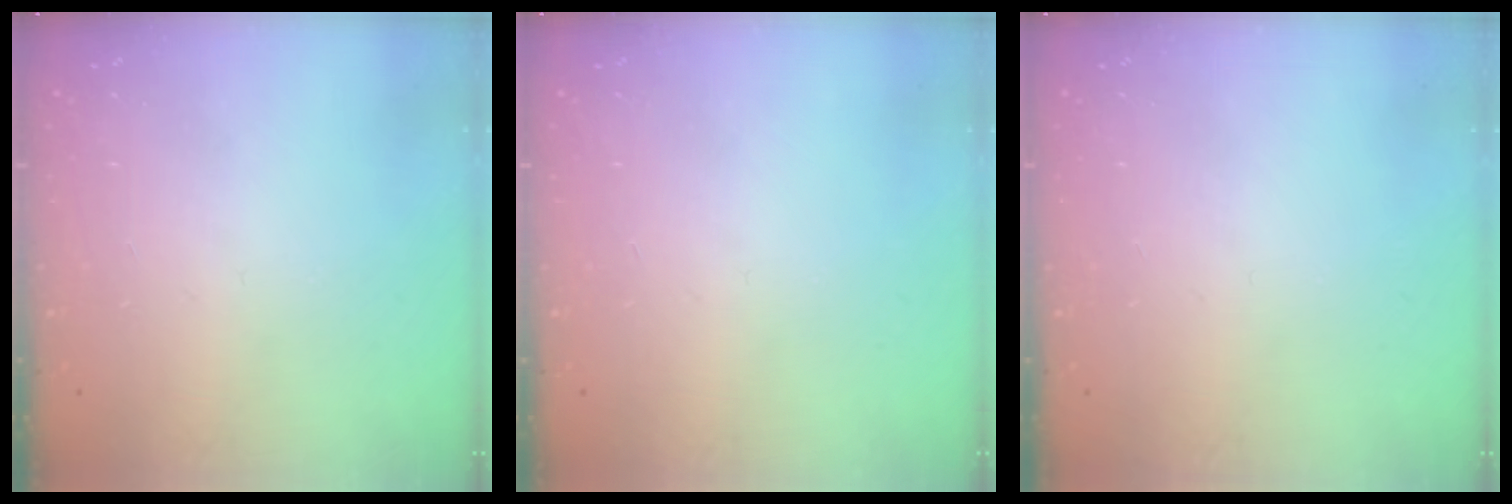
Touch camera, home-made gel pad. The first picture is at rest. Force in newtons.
{"total": 0.0}
{"total": 0.0}